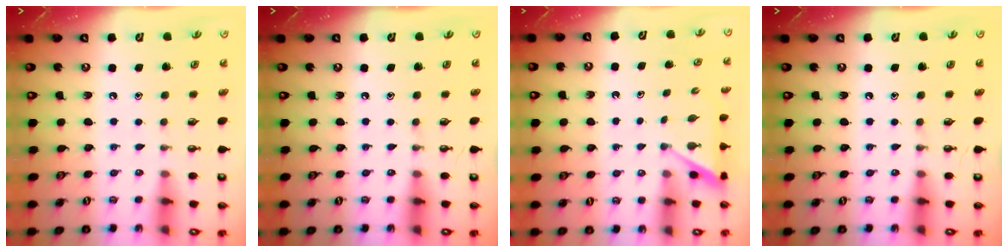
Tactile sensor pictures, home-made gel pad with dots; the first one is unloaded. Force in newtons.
{"total": 0.0}
{"total": 3.0, "press": 3.0, "slide": 0.3}
{"total": 0.0}